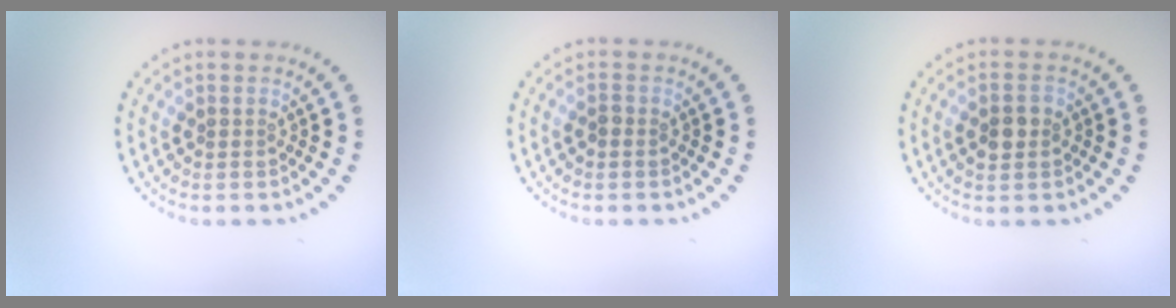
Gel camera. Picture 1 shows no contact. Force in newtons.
{"total": 0.7, "press": 0.7, "slide": 0.1}
{"total": 2.5, "press": 2.5, "slide": 0.1}